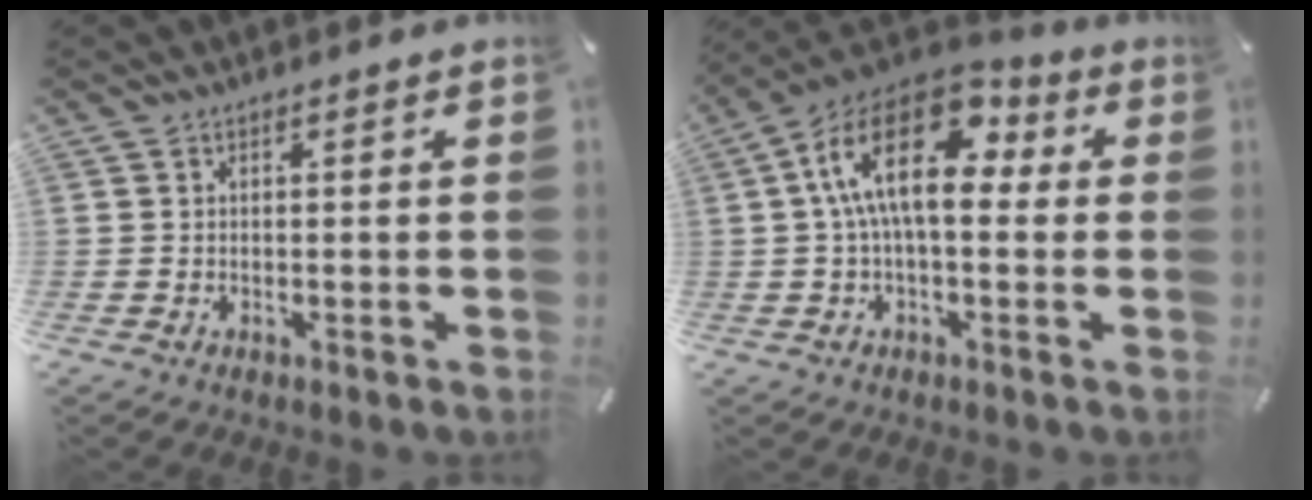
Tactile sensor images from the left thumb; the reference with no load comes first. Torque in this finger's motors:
{"motor_torque": [0.15, 1.73, 2.33, -0.44, 0.59]}